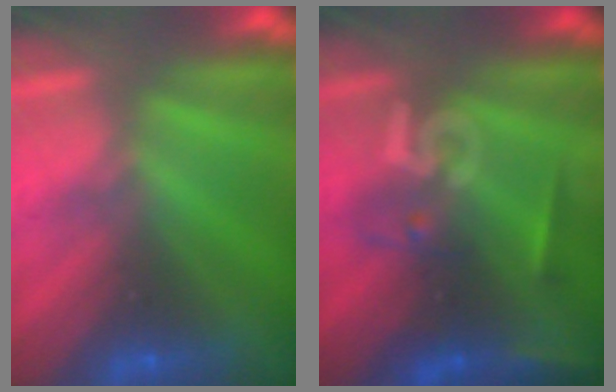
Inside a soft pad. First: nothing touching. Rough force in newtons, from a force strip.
{"total": 2.5}